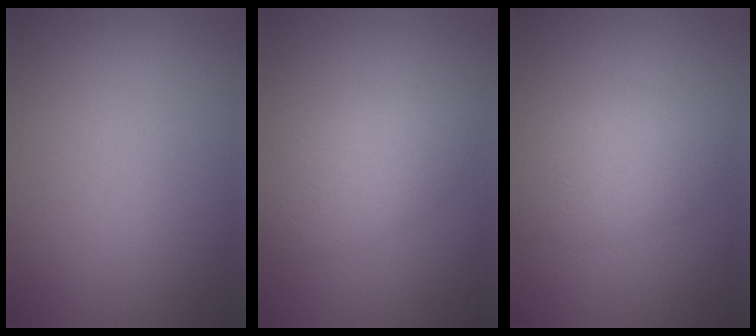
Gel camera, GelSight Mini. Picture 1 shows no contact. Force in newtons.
{"total": 3.8, "press": 3.8, "slide": 0.1}
{"total": 4.2, "press": 4.2, "slide": 0.3}